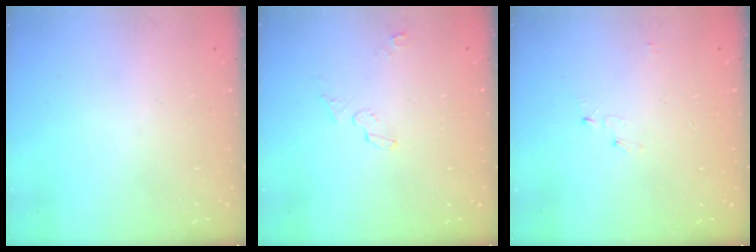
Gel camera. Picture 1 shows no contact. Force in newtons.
{"total": 4.0, "press": 3.8, "slide": 1.3}
{"total": 2.8, "press": 2.8, "slide": 0.3}